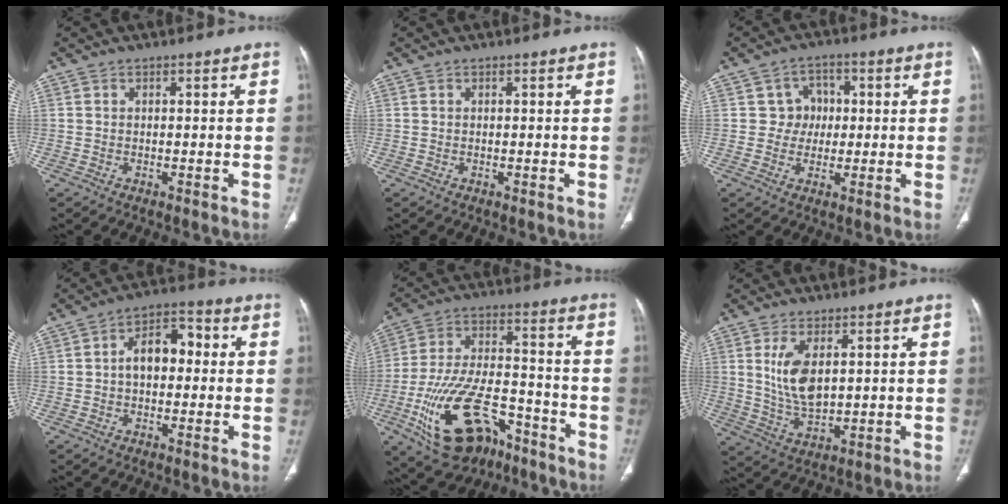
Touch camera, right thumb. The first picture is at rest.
{"total": 0.0}
{"total": 5.2, "force": [0.5, 4.9, 1.6], "torque": [0.014, 0.010, 0.002]}
{"total": 8.3, "force": [0.3, 5.3, 6.4], "torque": [-0.083, 0.031, -0.006]}
{"total": 20.3, "force": [-10.5, 10.6, 13.7], "torque": [-0.243, 0.065, -0.168]}
{"total": 8.5, "force": [2.3, 4.2, 7.0], "torque": [-0.134, -0.018, 0.056]}